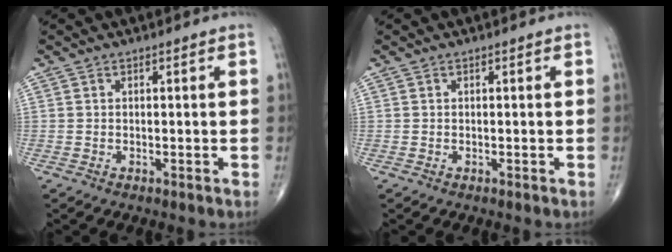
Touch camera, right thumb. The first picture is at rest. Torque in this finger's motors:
{"motor_torque": [-0.17, 0.17, 0.05, 0.14, 0.00]}